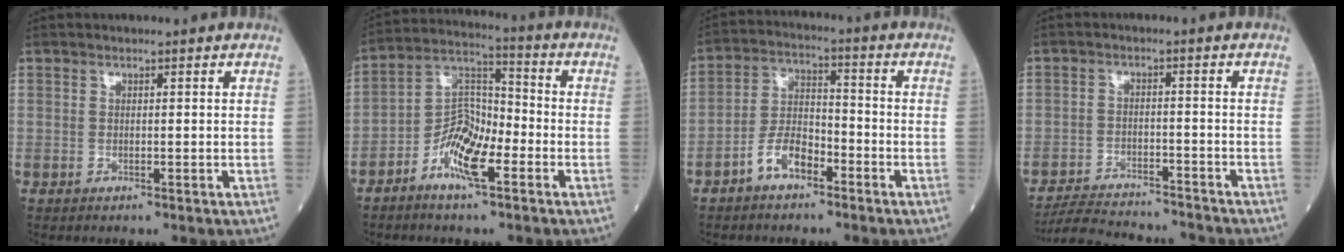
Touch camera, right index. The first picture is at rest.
{"total": 8.9, "force": [-4.3, 3.1, 7.2], "torque": [-0.141, 0.015, -0.083]}
{"total": 6.4, "force": [-4.0, 2.8, 4.1], "torque": [-0.090, 0.012, -0.080]}
{"total": 11.1, "force": [-10.8, 1.4, 2.1], "torque": [-0.040, 0.004, -0.163]}